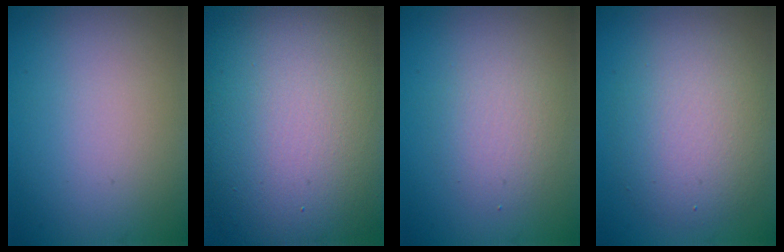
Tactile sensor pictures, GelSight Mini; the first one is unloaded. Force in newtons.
{"total": 16.3, "press": 16.2, "slide": 1.2}
{"total": 2.4, "press": 2.4, "slide": 0.2}
{"total": 5.2, "press": 5.2, "slide": 0.6}